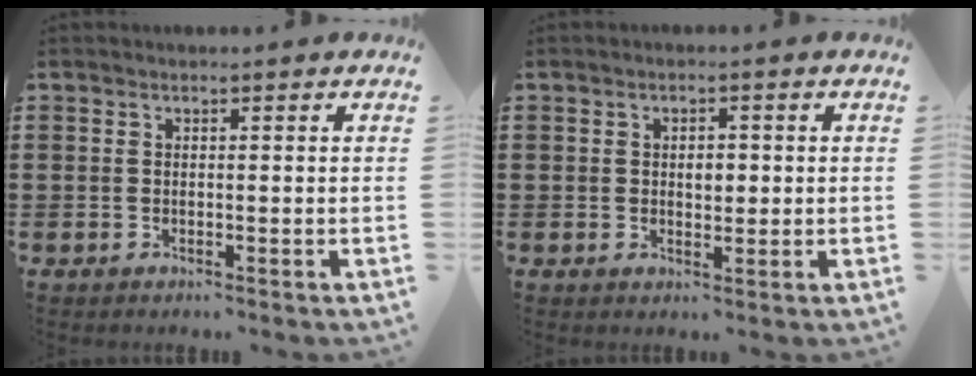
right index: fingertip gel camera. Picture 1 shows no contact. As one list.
[{"total": 2.4, "force": [0.1, 1.3, 2.0], "torque": [-0.031, 0.004, -0.002]}]